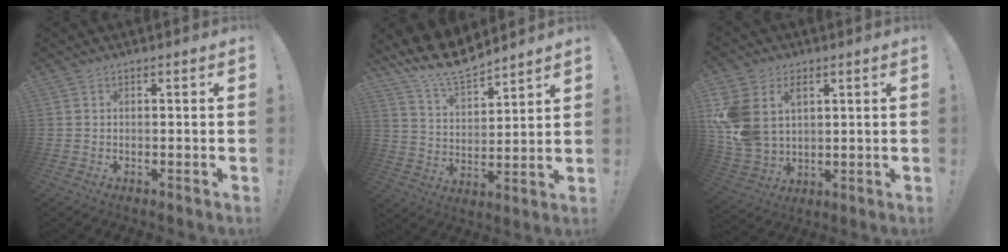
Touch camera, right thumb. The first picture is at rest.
{"total": 12.0, "force": [10.8, 3.4, 3.9], "torque": [-0.094, -0.080, 0.200]}
{"total": 13.2, "force": [4.7, 10.0, 7.2], "torque": [-0.155, -0.022, 0.096]}